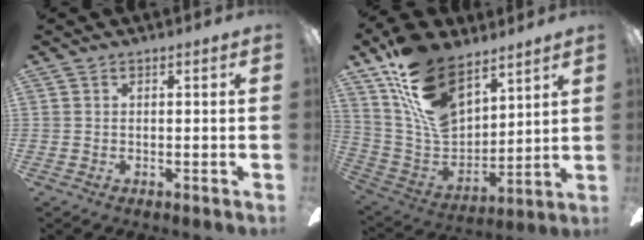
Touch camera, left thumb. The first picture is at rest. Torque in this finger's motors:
{"motor_torque": [2.01, 1.72, 1.56, -1.21, 0.23]}